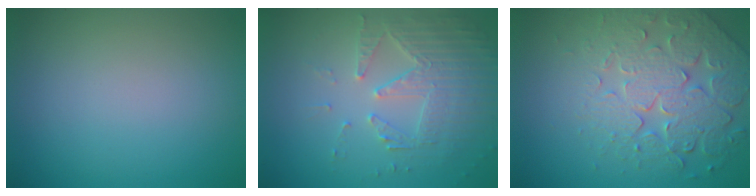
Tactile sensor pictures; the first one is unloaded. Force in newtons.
{"total": 4.0, "press": 3.5, "slide": 1.8}
{"total": 5.8, "press": 5.2, "slide": 2.7}